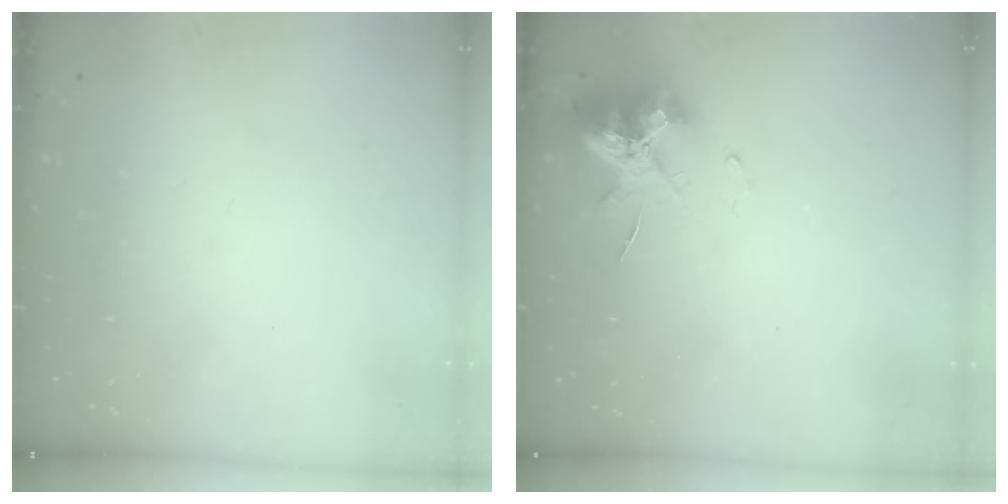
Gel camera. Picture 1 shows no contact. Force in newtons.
{"total": 11.3, "press": 11.2, "slide": 0.8}